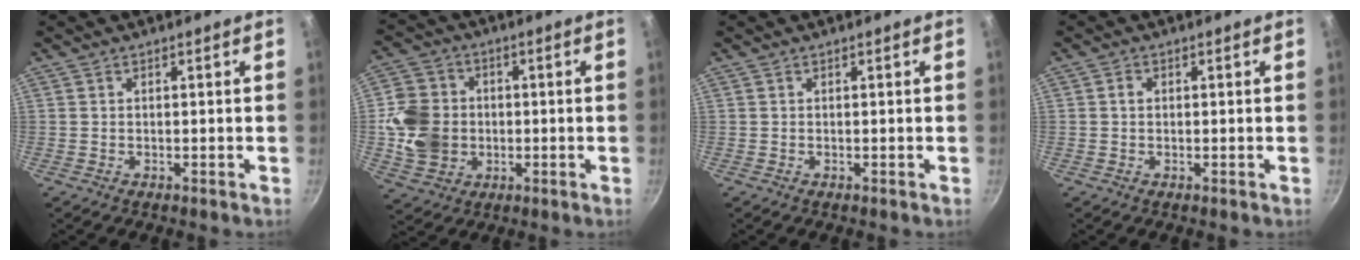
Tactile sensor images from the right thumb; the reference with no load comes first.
{"total": 11.7, "force": [-0.6, 10.1, 5.8], "torque": [-0.085, 0.010, -0.011]}
{"total": 0.0}
{"total": 1.2, "force": [0.1, 0.9, 0.7], "torque": [-0.011, 0.006, 0.002]}